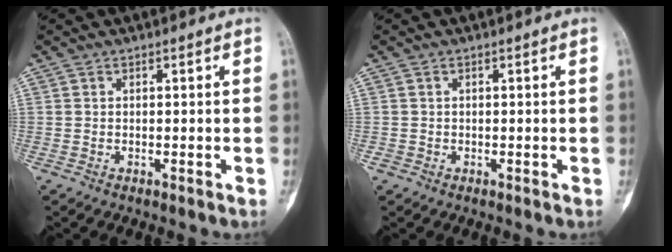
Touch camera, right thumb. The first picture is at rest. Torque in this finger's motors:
{"motor_torque": [-0.38, 0.05, 0.04, -0.12, -0.02]}